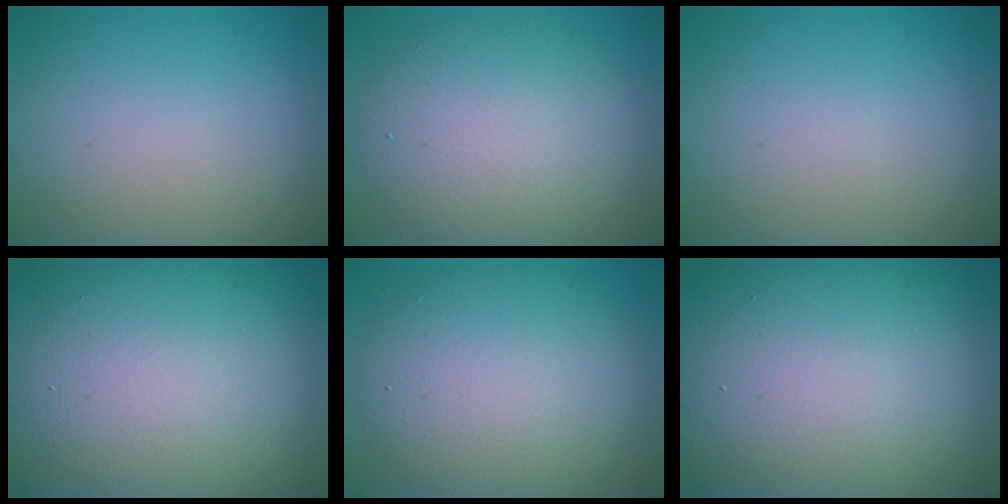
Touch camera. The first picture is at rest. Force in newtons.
{"total": 7.3, "press": 7.3, "slide": 0.7}
{"total": 0.0}
{"total": 21.7, "press": 21.7, "slide": 0.8}
{"total": 8.8, "press": 8.8, "slide": 0.5}
{"total": 20.5, "press": 20.5, "slide": 0.9}